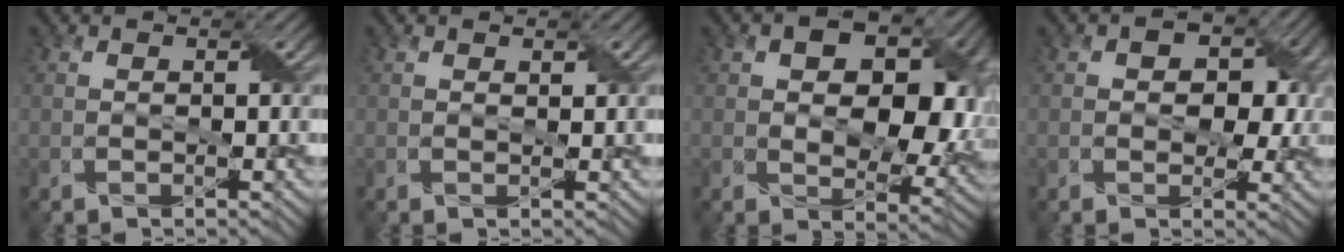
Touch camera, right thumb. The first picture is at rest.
{"total": 0.6, "force": [0.5, 0.3, 0.2], "torque": [-0.007, -0.004, 0.011]}
{"total": 13.0, "force": [2.6, 7.8, 10.0], "torque": [-0.134, 0.001, 0.047]}
{"total": 5.9, "force": [0.8, 4.2, 4.1], "torque": [-0.049, -0.002, 0.002]}